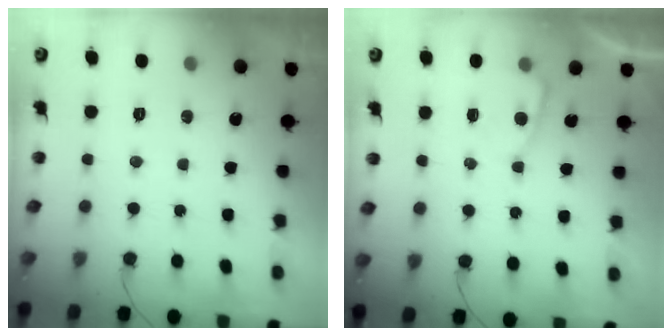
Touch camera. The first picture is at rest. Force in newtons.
{"total": 3.2, "press": 3.2, "slide": 0.3}